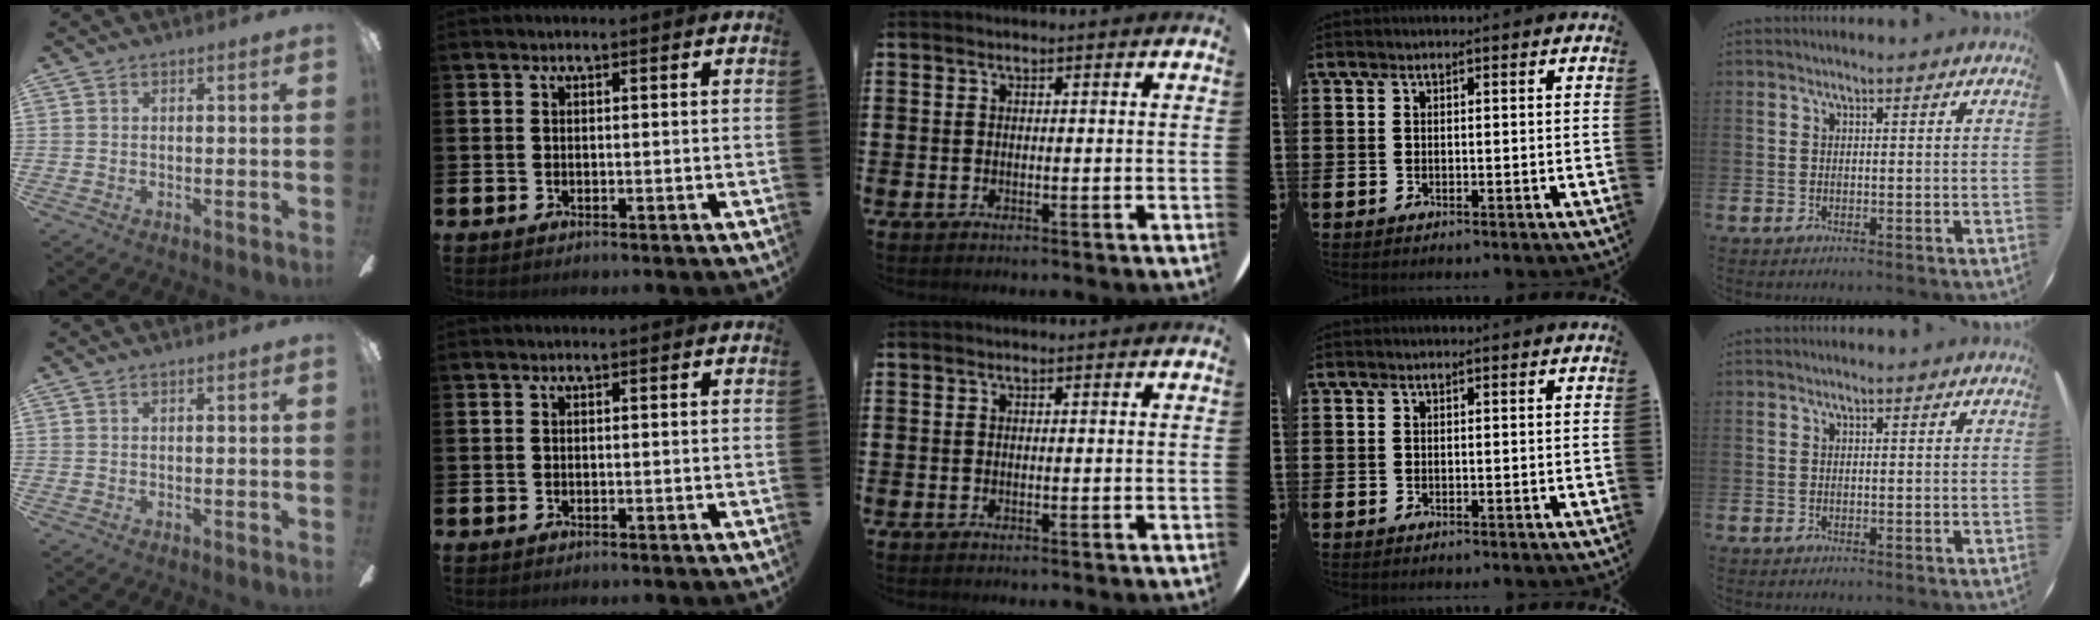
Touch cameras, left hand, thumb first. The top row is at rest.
{}